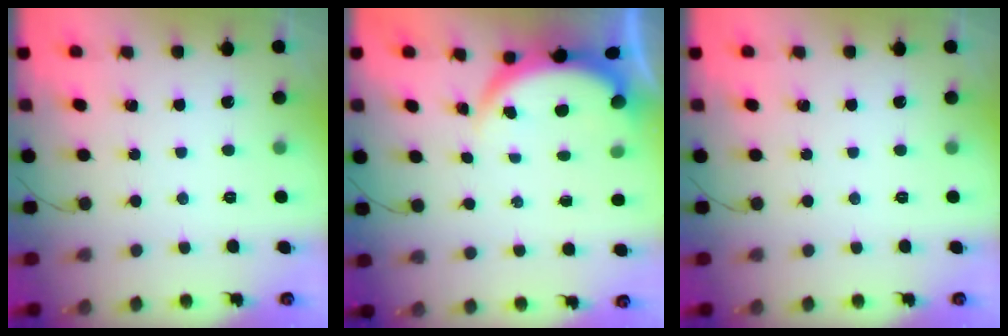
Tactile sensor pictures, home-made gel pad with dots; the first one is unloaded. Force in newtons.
{"total": 3.8, "press": 3.8, "slide": 0.2}
{"total": 0.0}